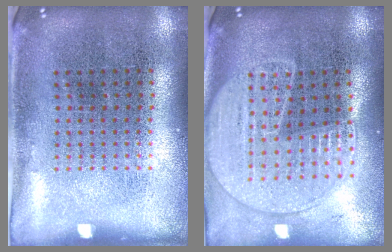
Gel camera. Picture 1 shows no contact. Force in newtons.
{"total": 1.8, "press": 1.7, "slide": 0.7}